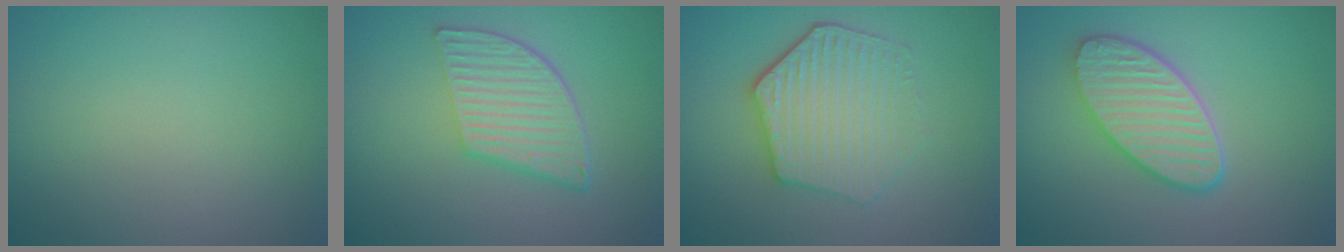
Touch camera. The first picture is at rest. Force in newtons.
{"total": 5.6, "press": 3.9, "slide": 4.0}
{"total": 5.3, "press": 4.3, "slide": 3.0}
{"total": 5.3, "press": 4.4, "slide": 3.0}